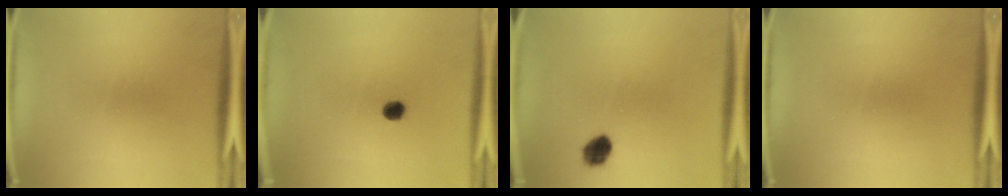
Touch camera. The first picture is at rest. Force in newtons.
{"total": 2.7}
{"total": 5.3}
{"total": 0.0}